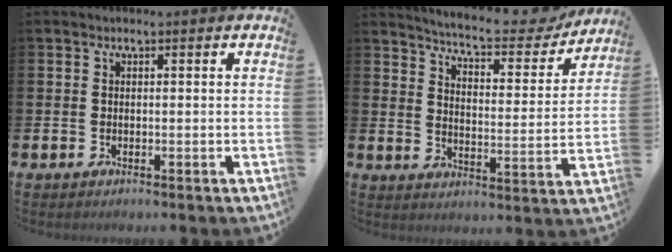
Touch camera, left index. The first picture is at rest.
{"total": 6.8, "force": [6.4, 0.9, 2.0], "torque": [-0.059, -0.051, 0.104]}